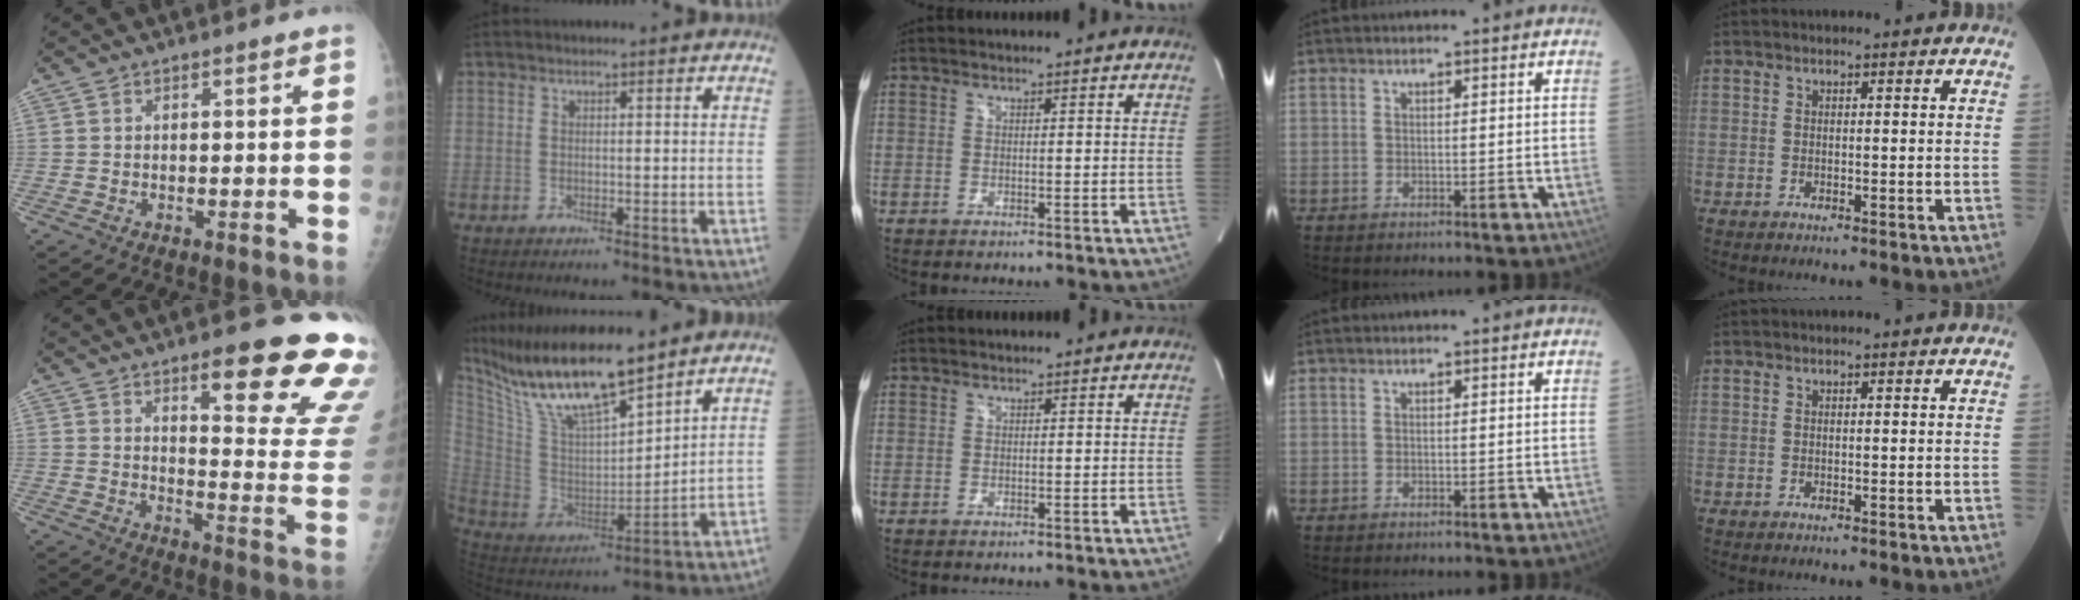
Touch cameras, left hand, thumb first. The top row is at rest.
{"thumb": {"total": 21.1, "force": [12.5, 4.9, 16.2], "torque": [-0.168, -0.070, 0.164]}, "index": {"total": 15.8, "force": [13.1, 1.8, 8.6], "torque": [-0.173, -0.004, 0.253]}, "middle": {"total": 0.6, "force": [0.5, 0.3, 0.0], "torque": [-0.001, 0.001, 0.008]}}